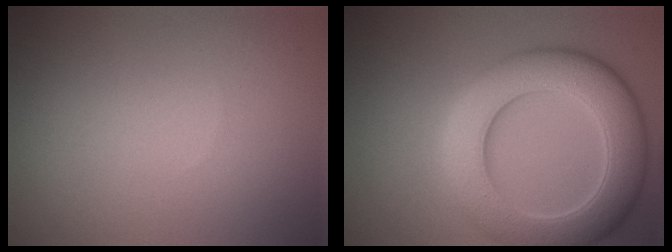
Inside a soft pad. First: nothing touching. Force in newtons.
{"total": 8.9, "press": 8.9, "slide": 0.6}